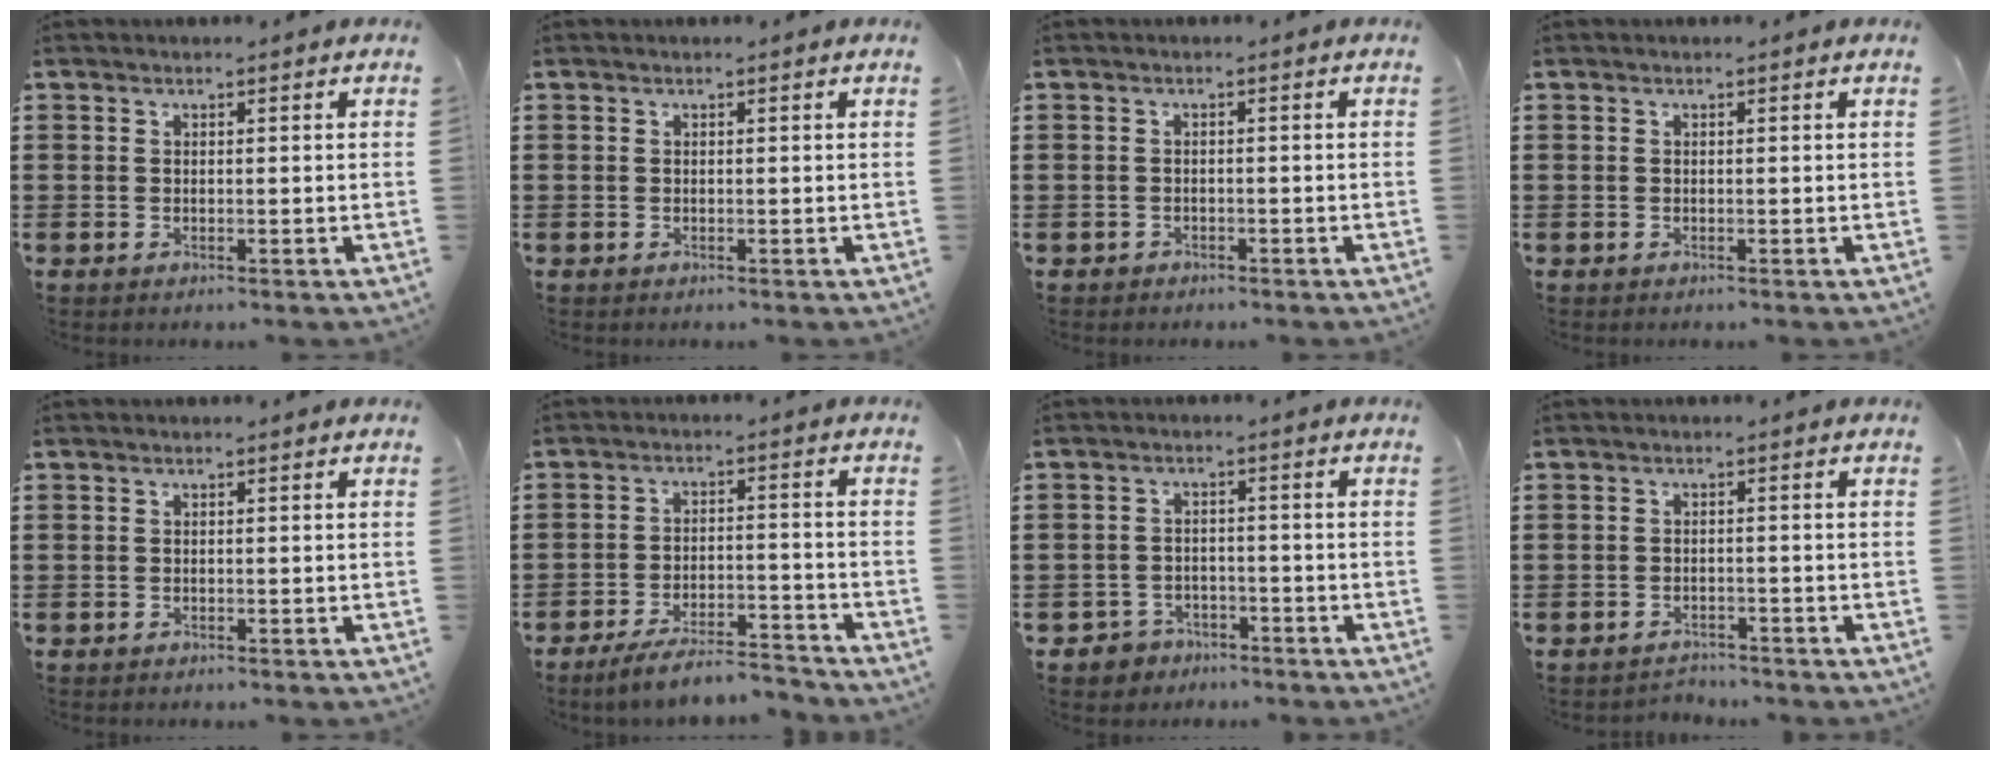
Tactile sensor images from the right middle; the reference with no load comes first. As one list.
[{"total": 0.0}, {"total": 0.9, "force": [-0.8, 0.4, 0.0], "torque": [-0.003, 0.000, -0.018]}, {"total": 0.0}, {"total": 0.0}, {"total": 6.3, "force": [-5.7, 0.5, 2.6], "torque": [-0.051, -0.006, -0.109]}, {"total": 2.9, "force": [-2.7, 1.1, -0.1], "torque": [-0.008, -0.001, -0.058]}, {"total": 2.0, "force": [-1.9, 0.2, -0.1], "torque": [-0.005, -0.001, -0.043]}]